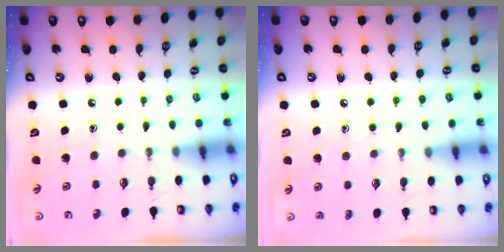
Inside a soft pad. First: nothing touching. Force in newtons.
{"total": 4.7, "press": 4.7, "slide": 0.5}